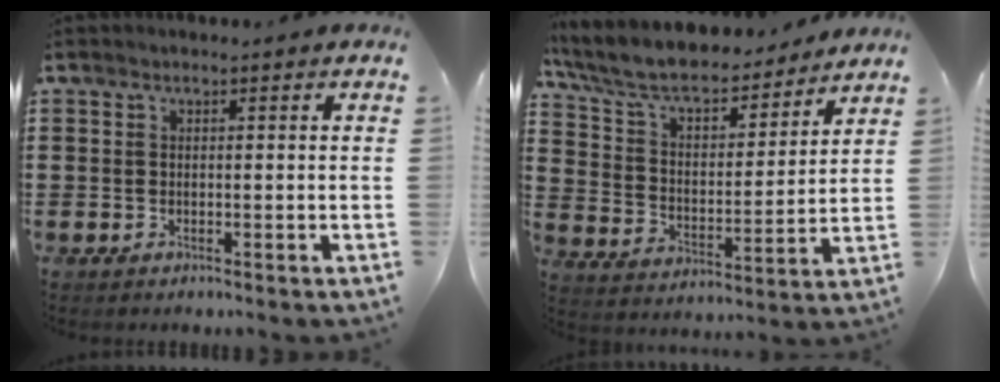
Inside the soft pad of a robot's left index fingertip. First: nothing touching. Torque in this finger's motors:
{"motor_torque": [2.14, 0.00, 0.67, 0.21]}